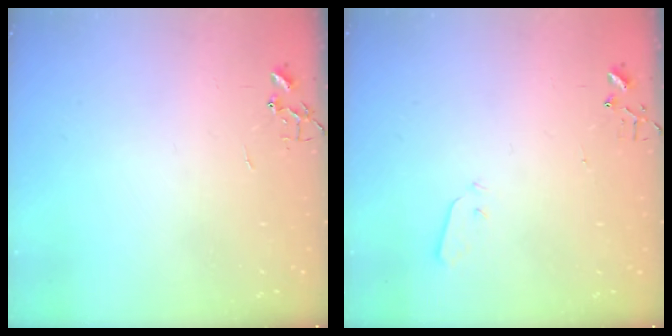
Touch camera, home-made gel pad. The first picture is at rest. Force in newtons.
{"total": 2.9, "press": 2.8, "slide": 0.8}